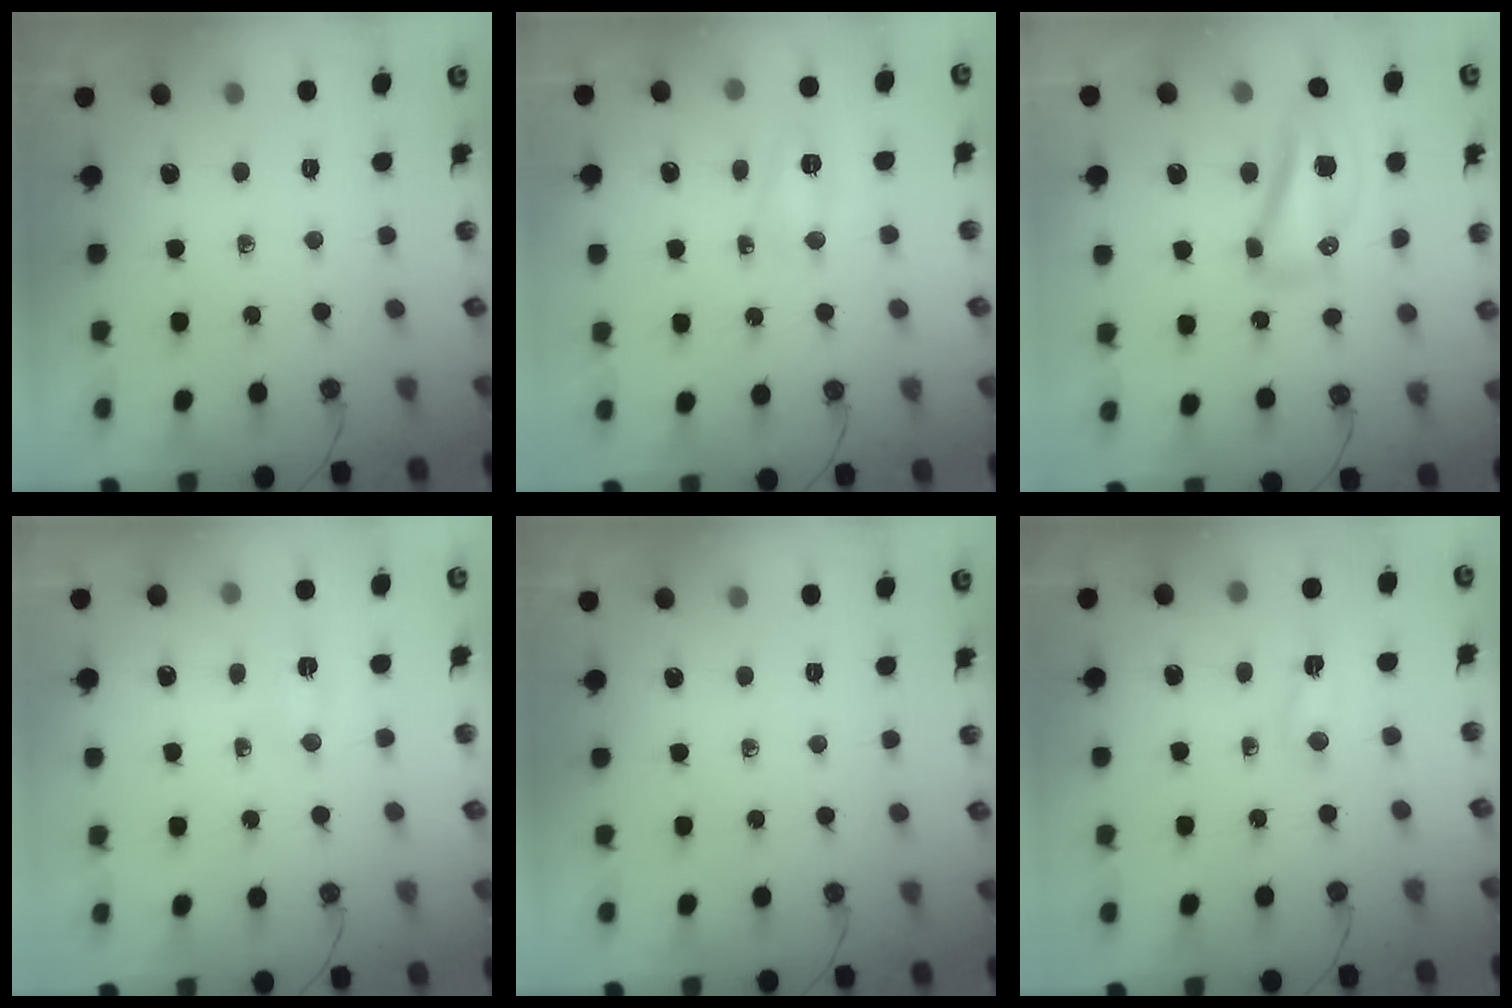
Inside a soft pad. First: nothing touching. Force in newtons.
{"total": 5.2, "press": 5.1, "slide": 0.6}
{"total": 18.9, "press": 16.1, "slide": 9.9}
{"total": 2.7, "press": 2.6, "slide": 0.3}
{"total": 0.0}
{"total": 2.4, "press": 2.2, "slide": 0.8}